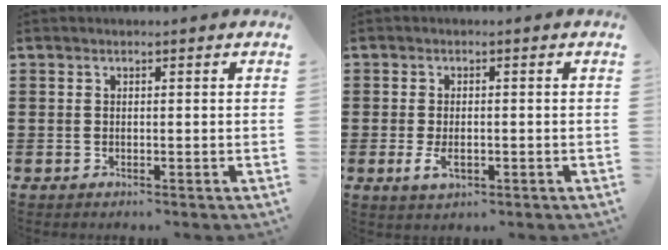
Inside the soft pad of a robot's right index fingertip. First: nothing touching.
{"total": 2.7, "force": [-0.6, 1.2, 2.4], "torque": [-0.053, -0.007, -0.010]}